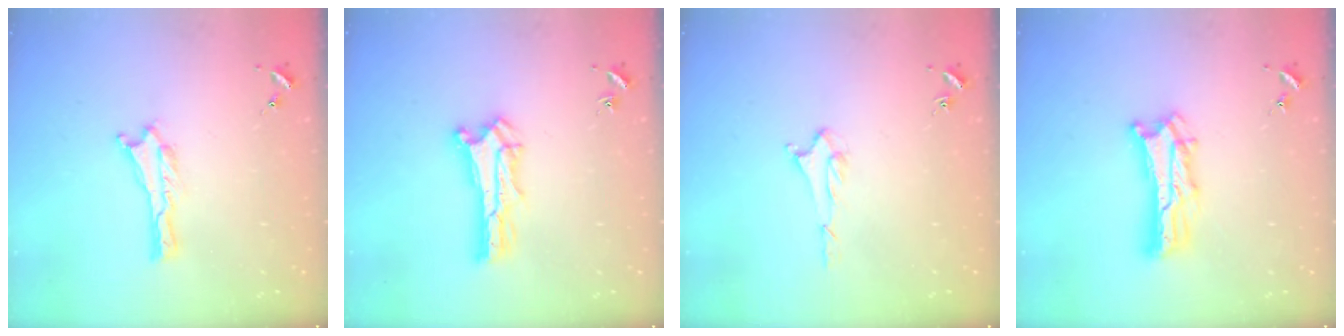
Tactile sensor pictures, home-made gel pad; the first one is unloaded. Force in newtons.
{"total": 1.5, "press": 1.5, "slide": 0.2}
{"total": 1.5, "press": 1.5, "slide": 0.2}
{"total": 7.3, "press": 7.3, "slide": 0.7}